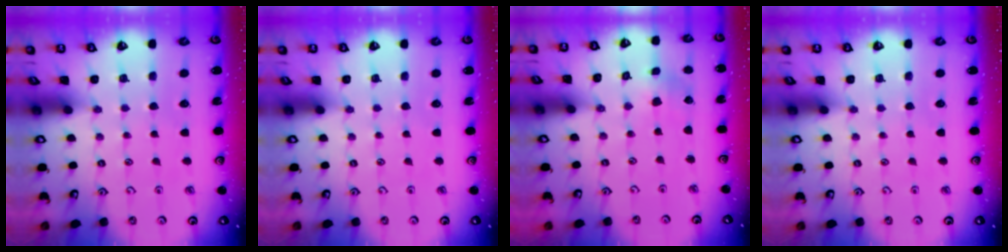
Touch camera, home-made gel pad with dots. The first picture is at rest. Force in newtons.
{"total": 0.0}
{"total": 1.2, "press": 1.1, "slide": 0.2}
{"total": 0.0}